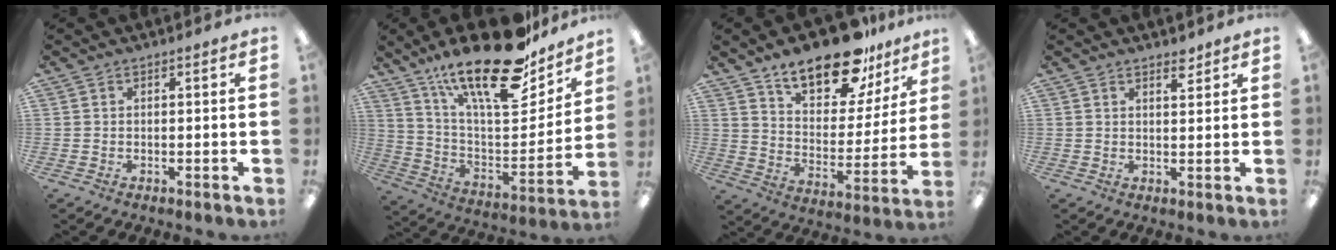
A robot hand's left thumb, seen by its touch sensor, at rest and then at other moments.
{"total": 26.0, "force": [18.8, 8.5, 15.9], "torque": [-0.249, -0.117, 0.314]}
{"total": 18.4, "force": [14.5, 7.2, 8.7], "torque": [-0.139, -0.094, 0.251]}
{"total": 2.9, "force": [2.5, 0.9, 1.1], "torque": [-0.001, -0.016, 0.040]}